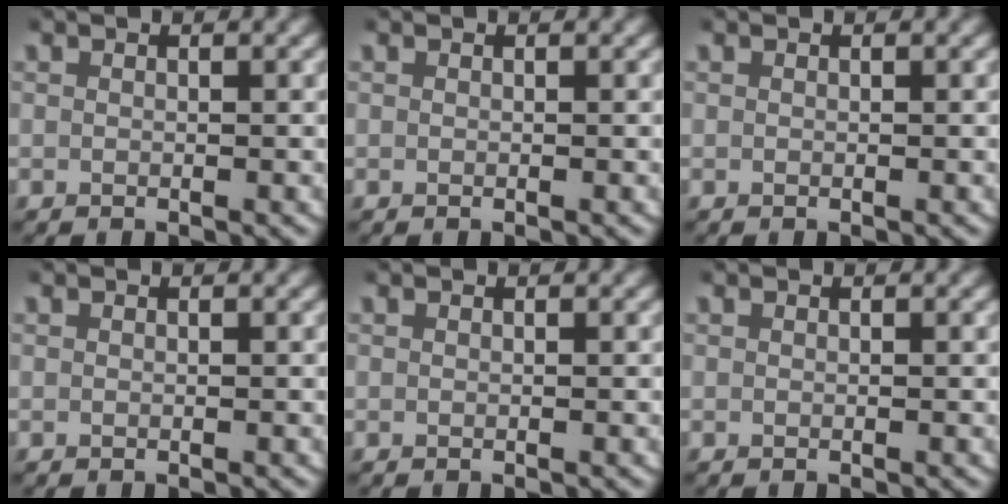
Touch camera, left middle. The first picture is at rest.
{"total": 0.0}
{"total": 0.0}
{"total": 0.0}
{"total": 0.0}
{"total": 0.0}